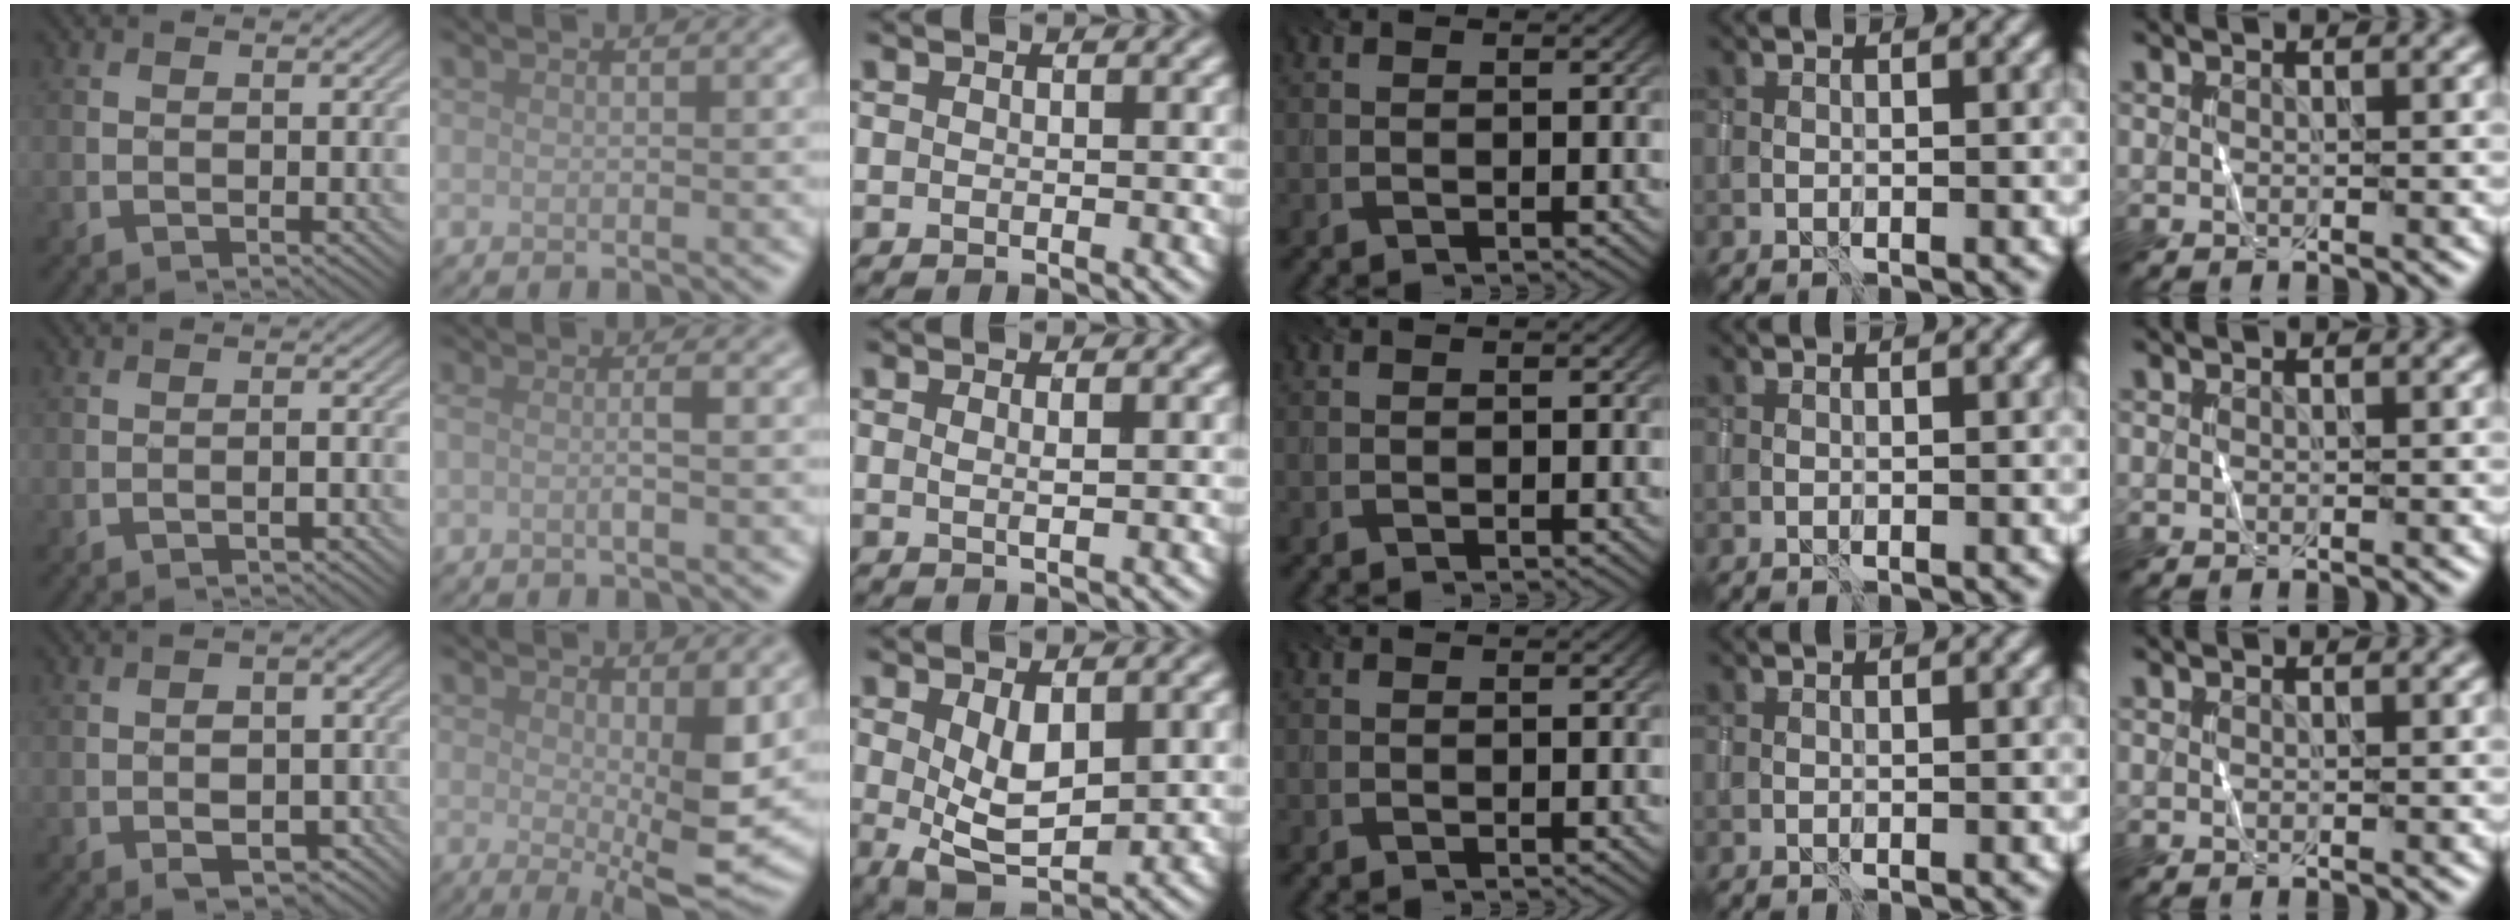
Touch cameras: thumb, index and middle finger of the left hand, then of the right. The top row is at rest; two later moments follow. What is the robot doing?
{"motion": "wrap", "object": "sponge"}